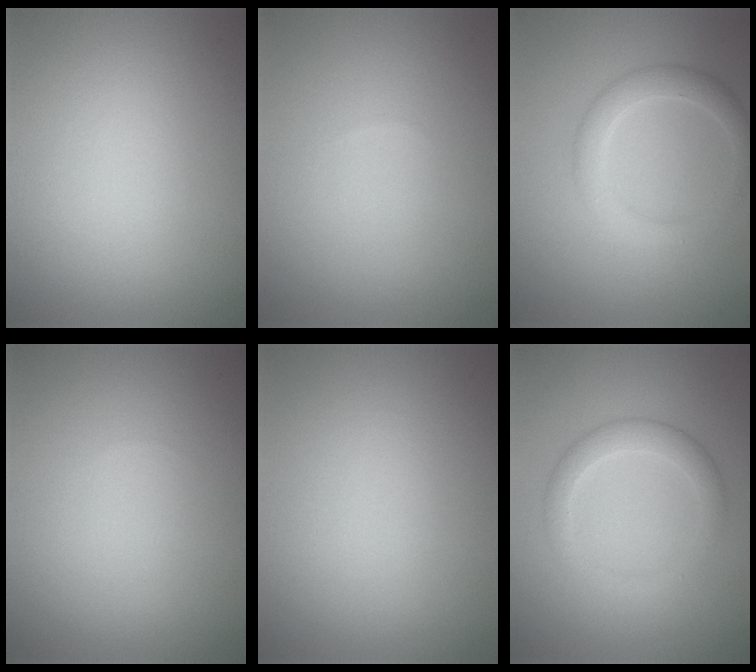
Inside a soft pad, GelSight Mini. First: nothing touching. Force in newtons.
{"total": 0.0}
{"total": 2.7, "press": 2.7, "slide": 0.1}
{"total": 0.0}
{"total": 0.0}
{"total": 2.7, "press": 2.7, "slide": 0.2}